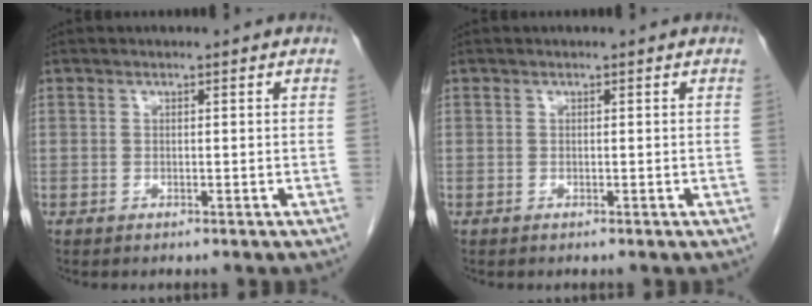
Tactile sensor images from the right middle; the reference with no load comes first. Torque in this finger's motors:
{"motor_torque": [-0.43, -0.01, -0.01, -0.01]}